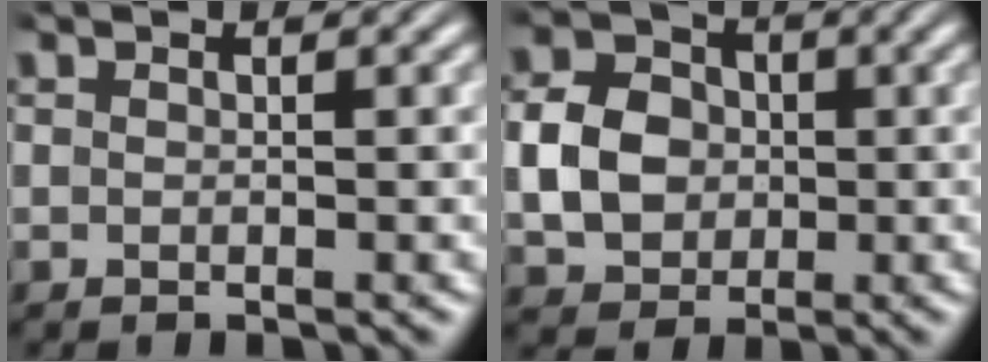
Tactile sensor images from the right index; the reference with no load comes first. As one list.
[{"total": 6.3, "force": [-0.2, 5.4, 3.3], "torque": [-0.057, -0.007, 0.000]}]